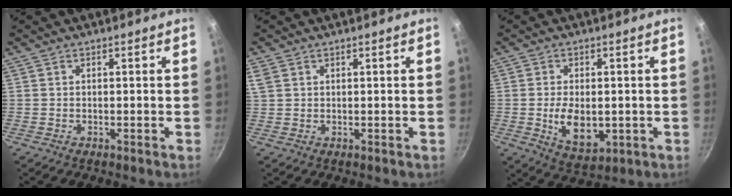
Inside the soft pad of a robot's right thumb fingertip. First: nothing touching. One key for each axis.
{"total": 2.7, "fx": 1.2, "fy": 1.9, "fz": 1.5, "tx": -0.030, "ty": 0.003, "tz": 0.030}
{"total": 8.7, "fx": -0.9, "fy": 5.3, "fz": 6.9, "tx": -0.105, "ty": -0.011, "tz": 0.000}